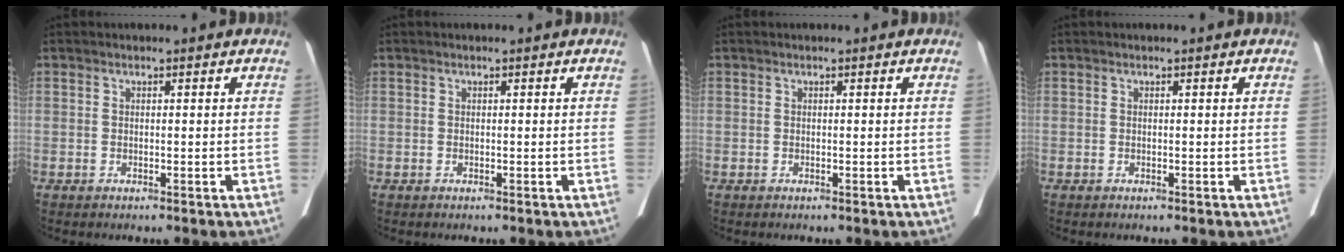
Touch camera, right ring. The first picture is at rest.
{"total": 0.0}
{"total": 0.0}
{"total": 0.0}